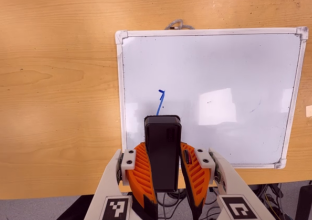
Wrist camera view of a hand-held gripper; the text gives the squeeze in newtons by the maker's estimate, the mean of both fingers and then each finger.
{"total": 8.9, "left": 6.4, "right": 11.4}